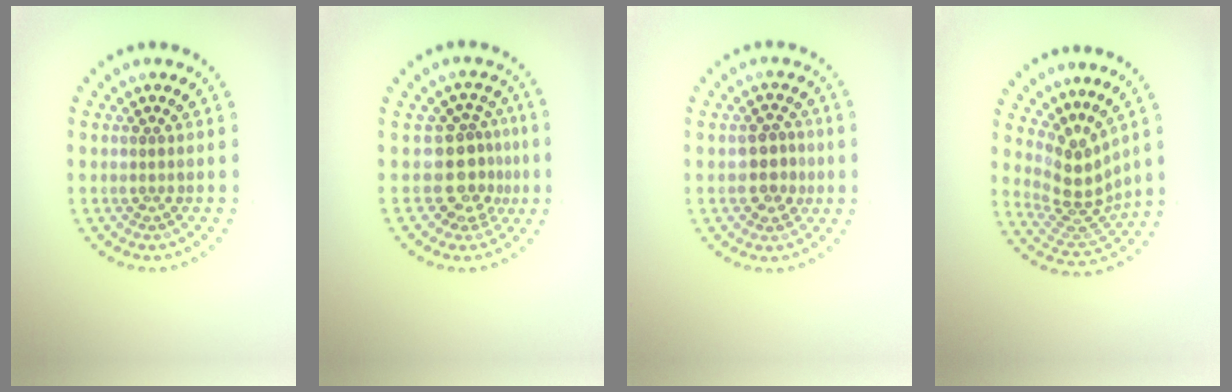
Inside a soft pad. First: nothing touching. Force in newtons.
{"total": 3.6, "press": 2.6, "slide": 2.4}
{"total": 2.6, "press": 2.5, "slide": 0.7}
{"total": 3.9, "press": 2.7, "slide": 2.8}